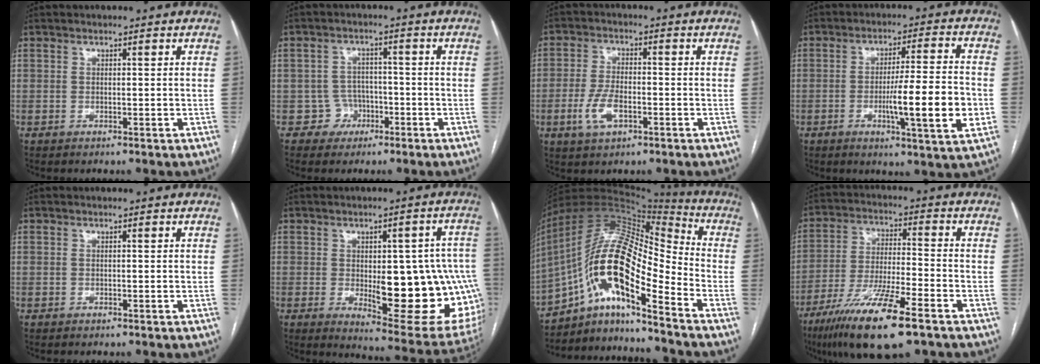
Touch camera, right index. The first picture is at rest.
{"total": 4.0, "force": [-1.8, 3.6, -0.3], "torque": [0.017, 0.018, -0.027]}
{"total": 6.1, "force": [-2.4, 2.7, 4.9], "torque": [-0.107, -0.001, -0.041]}
{"total": 12.4, "force": [-2.9, 0.2, 12.0], "torque": [-0.187, -0.009, -0.049]}
{"total": 0.0}
{"total": 20.9, "force": [-2.7, 6.8, 19.6], "torque": [-0.173, 0.015, -0.005]}
{"total": 18.6, "force": [-8.6, 4.8, 15.7], "torque": [-0.305, 0.032, -0.147]}
{"total": 15.5, "force": [-9.6, 1.7, 12.1], "torque": [-0.238, -0.038, -0.171]}